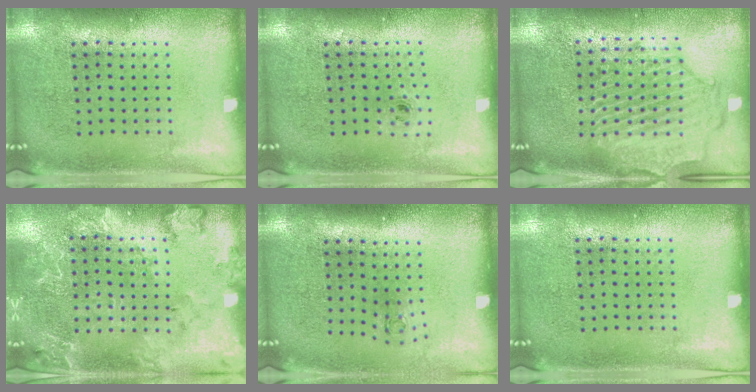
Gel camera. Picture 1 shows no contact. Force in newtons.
{"total": 0.5, "press": 0.3, "slide": 0.4}
{"total": 2.3, "press": 2.2, "slide": 0.8}
{"total": 2.2, "press": 2.1, "slide": 0.5}
{"total": 0.6, "press": 0.3, "slide": 0.6}
{"total": 0.0}